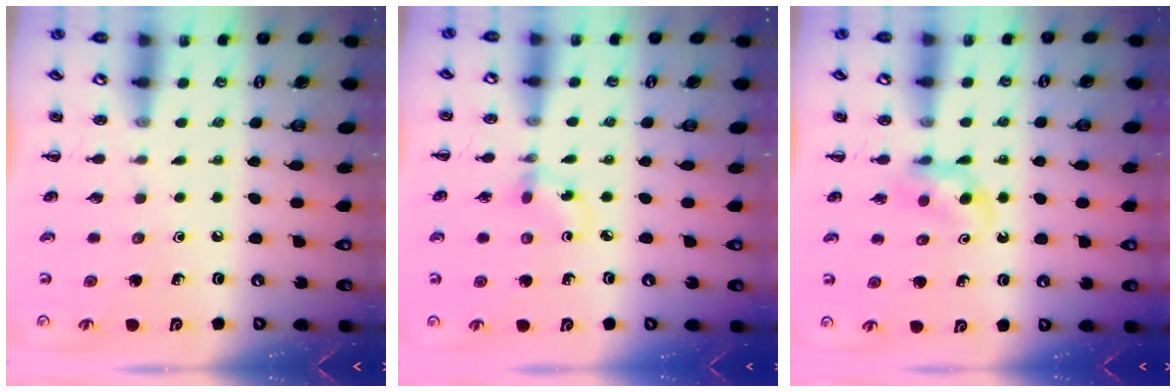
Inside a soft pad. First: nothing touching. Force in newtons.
{"total": 2.8, "press": 2.6, "slide": 1.0}
{"total": 4.7, "press": 4.5, "slide": 1.4}